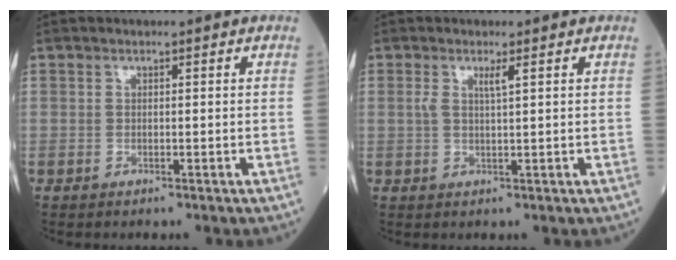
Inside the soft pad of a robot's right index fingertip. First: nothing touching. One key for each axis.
{"total": 1.9, "fx": 0.8, "fy": -0.1, "fz": 1.8, "tx": -0.041, "ty": 0.002, "tz": 0.015}